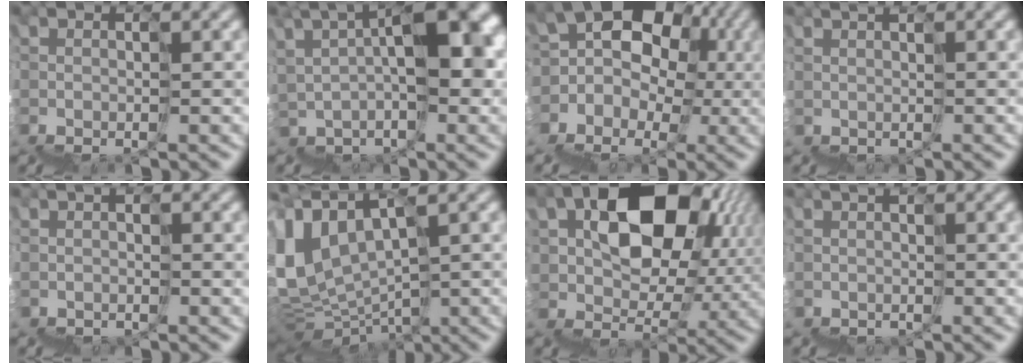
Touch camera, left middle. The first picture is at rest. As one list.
[{"total": 7.7, "force": [4.0, 3.4, 5.7], "torque": [-0.084, 0.037, 0.062]}, {"total": 8.7, "force": [2.2, 7.9, 2.8], "torque": [-0.032, 0.044, 0.008]}, {"total": 2.0, "force": [1.2, 0.6, 1.5], "torque": [0.001, 0.013, 0.021]}, {"total": 0.8, "force": [-0.4, 0.6, 0.0], "torque": [-0.002, -0.003, -0.010]}, {"total": 5.0, "force": [4.0, 2.5, 1.8], "torque": [-0.084, 0.029, 0.089]}, {"total": 12.2, "force": [5.9, 8.8, 6.1], "torque": [-0.078, 0.042, 0.096]}, {"total": 0.7, "force": [-0.1, 0.5, 0.5], "torque": [-0.004, -0.002, -0.004]}]